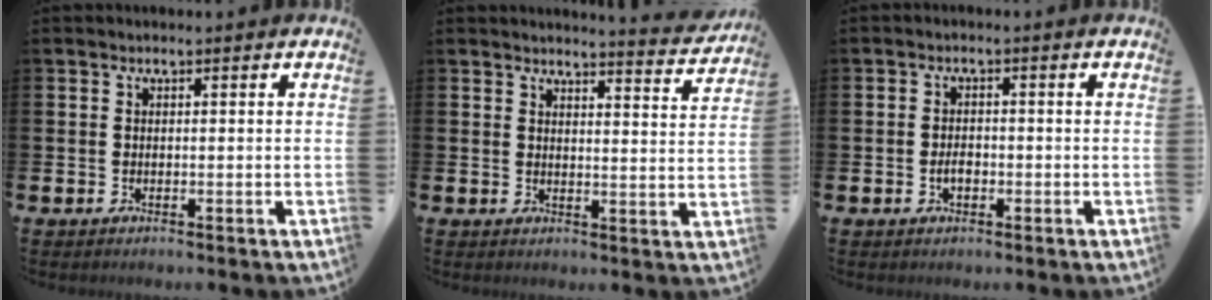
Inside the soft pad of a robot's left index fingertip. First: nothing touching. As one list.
[{"total": 3.8, "force": [3.8, -0.3, 0.4], "torque": [0.001, -0.034, 0.062]}, {"total": 1.9, "force": [-0.5, 1.2, 1.4], "torque": [-0.021, 0.001, -0.011]}]